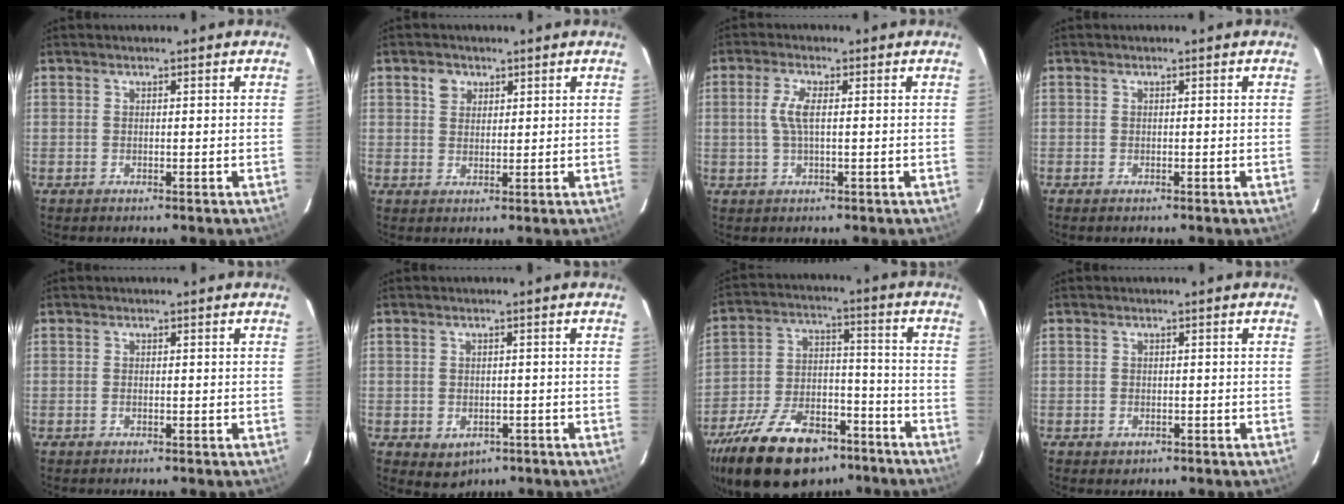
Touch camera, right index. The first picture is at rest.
{"total": 3.0, "force": [1.5, 2.5, 0.9], "torque": [-0.010, 0.011, 0.026]}
{"total": 4.3, "force": [0.4, 1.2, 4.1], "torque": [-0.082, 0.003, 0.008]}
{"total": 0.5, "force": [-0.4, 0.2, 0.3], "torque": [-0.007, -0.002, -0.010]}
{"total": 0.6, "force": [-0.2, 0.3, 0.4], "torque": [-0.009, -0.001, -0.005]}
{"total": 4.4, "force": [-1.6, 3.6, 1.9], "torque": [-0.040, -0.005, -0.009]}
{"total": 24.0, "force": [-16.6, 11.8, 12.6], "torque": [-0.263, -0.001, -0.257]}
{"total": 1.7, "force": [-0.7, 1.4, 0.6], "torque": [-0.011, -0.001, -0.008]}